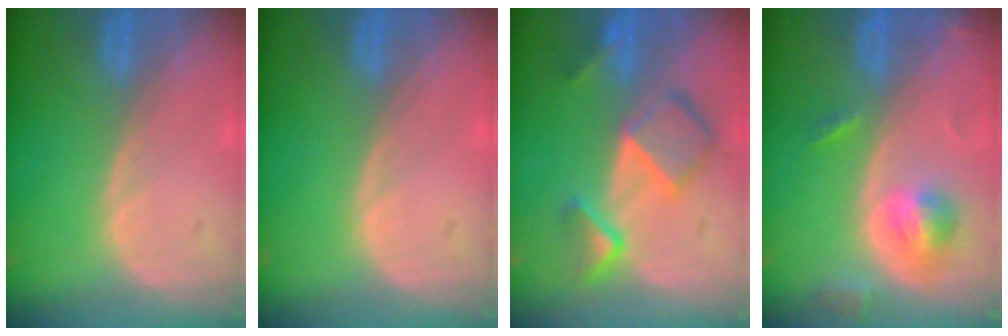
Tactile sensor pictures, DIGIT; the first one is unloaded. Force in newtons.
{"total": 0.0}
{"total": 7.9, "press": 6.8, "slide": 3.9}
{"total": 5.4, "press": 4.8, "slide": 2.3}